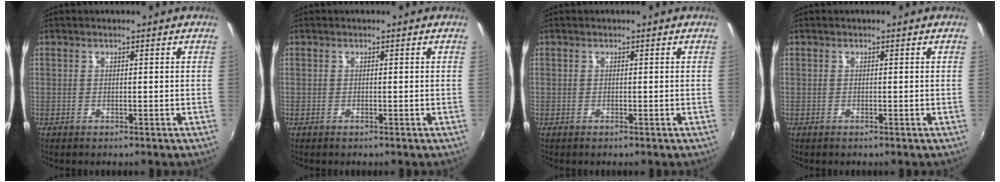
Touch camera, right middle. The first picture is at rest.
{"total": 0.0}
{"total": 0.0}
{"total": 0.0}